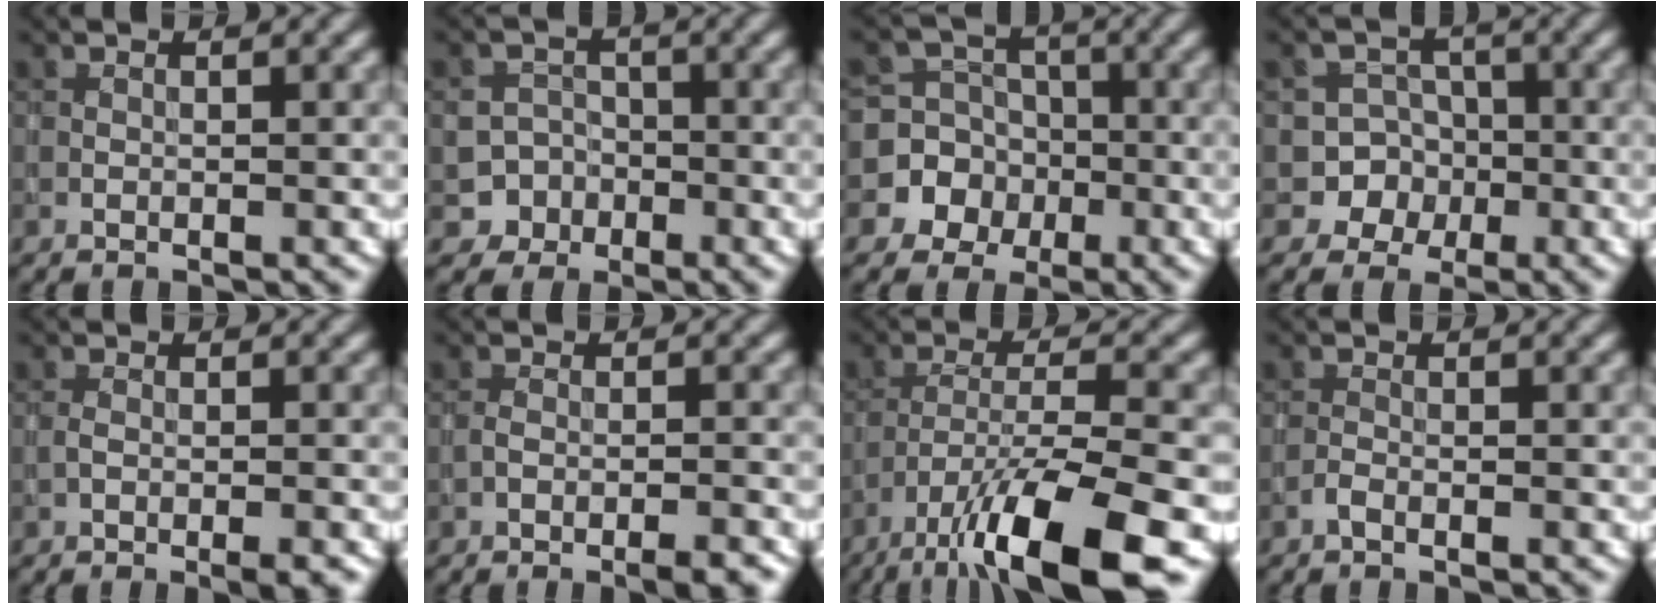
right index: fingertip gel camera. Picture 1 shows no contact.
{"total": 4.5, "force": [-2.4, 3.7, -0.1], "torque": [0.034, -0.006, -0.048]}
{"total": 8.5, "force": [-3.0, 7.9, 0.8], "torque": [-0.014, 0.000, -0.070]}
{"total": 6.1, "force": [-2.3, 5.7, 0.2], "torque": [0.023, 0.003, -0.056]}
{"total": 2.5, "force": [-1.6, 0.4, 1.8], "torque": [-0.045, -0.002, -0.028]}
{"total": 3.7, "force": [-2.9, 0.9, 2.1], "torque": [-0.039, 0.000, -0.042]}
{"total": 11.5, "force": [-7.3, 2.9, 8.4], "torque": [-0.152, -0.008, -0.126]}
{"total": 0.7, "force": [-0.5, 0.1, 0.4], "torque": [-0.008, 0.000, -0.013]}